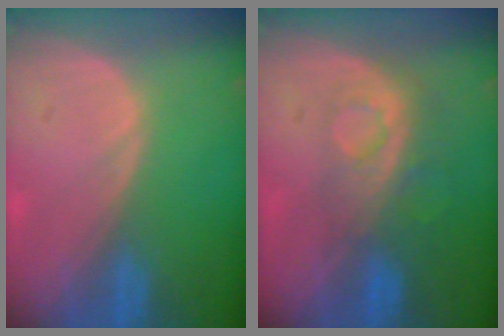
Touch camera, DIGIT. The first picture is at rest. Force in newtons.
{"total": 8.5, "press": 7.1, "slide": 4.6}